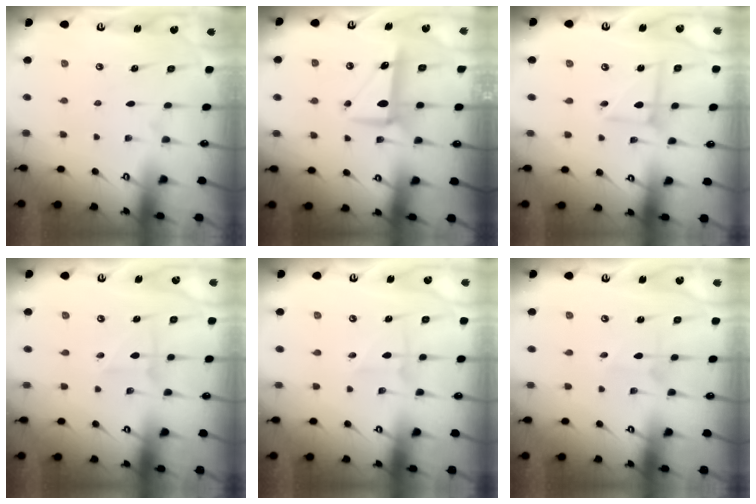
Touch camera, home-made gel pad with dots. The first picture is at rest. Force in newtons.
{"total": 8.6, "press": 8.6, "slide": 0.2}
{"total": 5.8, "press": 5.8, "slide": 0.6}
{"total": 2.5, "press": 2.3, "slide": 0.8}
{"total": 2.6, "press": 2.4, "slide": 0.9}
{"total": 2.0, "press": 2.0, "slide": 0.2}